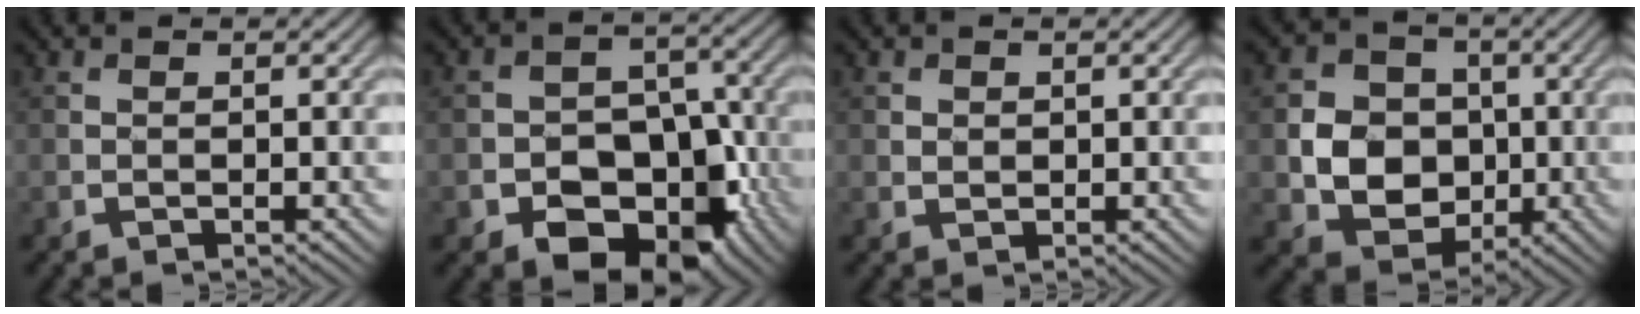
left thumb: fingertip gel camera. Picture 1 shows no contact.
{"total": 12.9, "force": [-5.9, 9.1, 6.9], "torque": [-0.087, -0.011, -0.115]}
{"total": 1.1, "force": [0.4, 1.0, 0.4], "torque": [-0.008, -0.004, 0.008]}
{"total": 8.7, "force": [-0.7, 7.5, 4.4], "torque": [-0.103, -0.010, -0.029]}